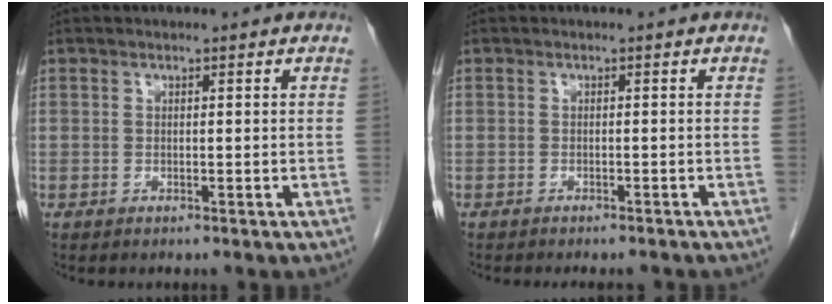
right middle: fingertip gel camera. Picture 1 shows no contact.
{"total": 4.5, "force": [-4.0, 1.1, 1.7], "torque": [-0.018, -0.005, -0.048]}